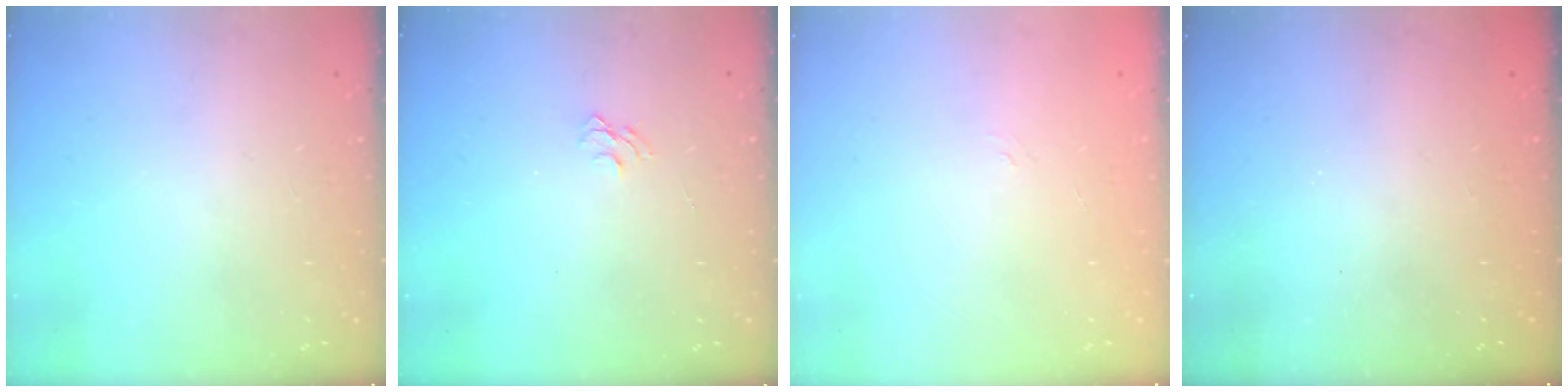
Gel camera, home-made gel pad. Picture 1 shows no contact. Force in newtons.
{"total": 4.1, "press": 4.0, "slide": 0.3}
{"total": 2.2, "press": 2.0, "slide": 1.1}
{"total": 2.3, "press": 2.2, "slide": 0.7}